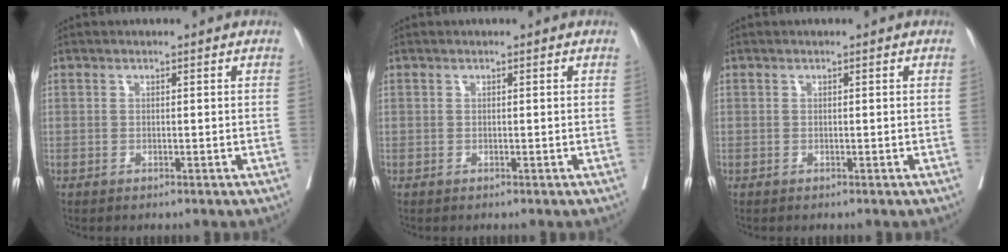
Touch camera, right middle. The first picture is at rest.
{"total": 0.0}
{"total": 0.0}